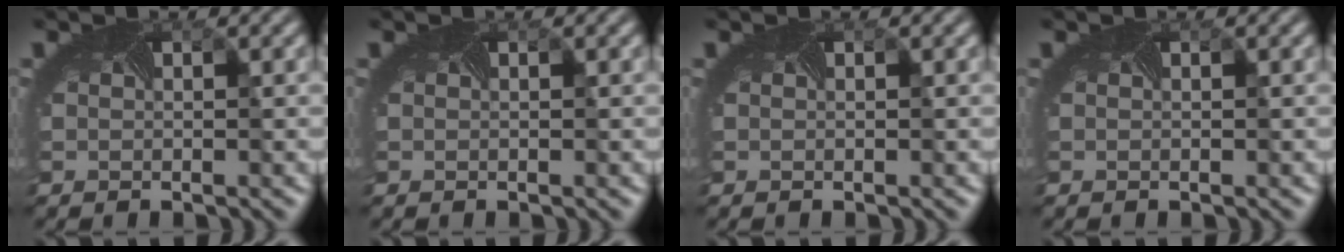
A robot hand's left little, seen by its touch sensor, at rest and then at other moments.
{"total": 0.0}
{"total": 0.0}
{"total": 0.0}